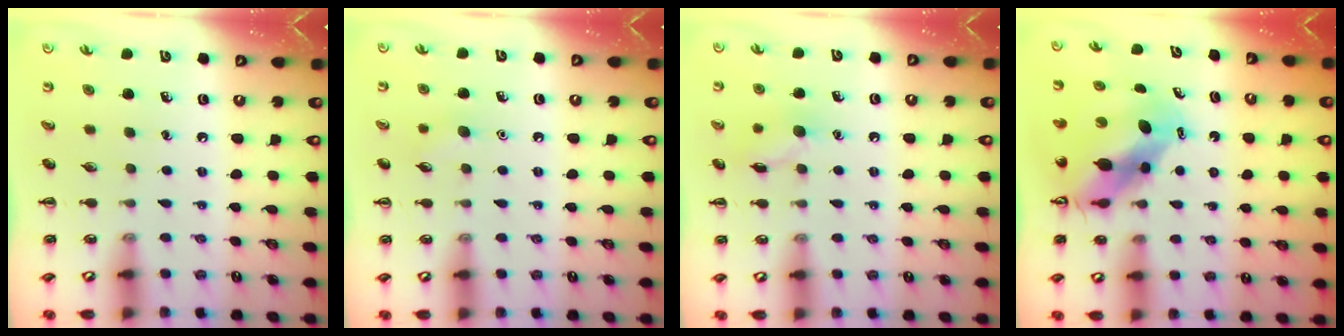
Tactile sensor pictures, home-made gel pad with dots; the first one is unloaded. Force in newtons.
{"total": 6.3, "press": 6.0, "slide": 1.9}
{"total": 8.1, "press": 8.0, "slide": 0.6}
{"total": 8.4, "press": 8.0, "slide": 2.5}